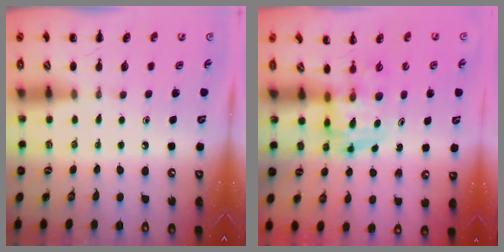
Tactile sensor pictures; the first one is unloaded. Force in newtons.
{"total": 3.7, "press": 3.6, "slide": 0.6}